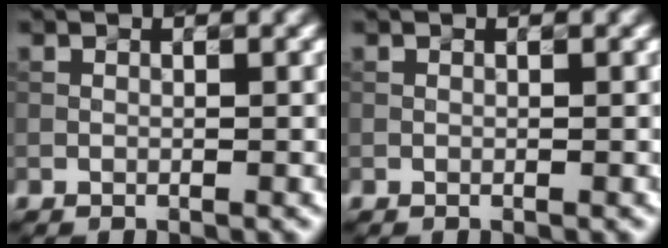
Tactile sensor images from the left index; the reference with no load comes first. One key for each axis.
{"total": 0.0}